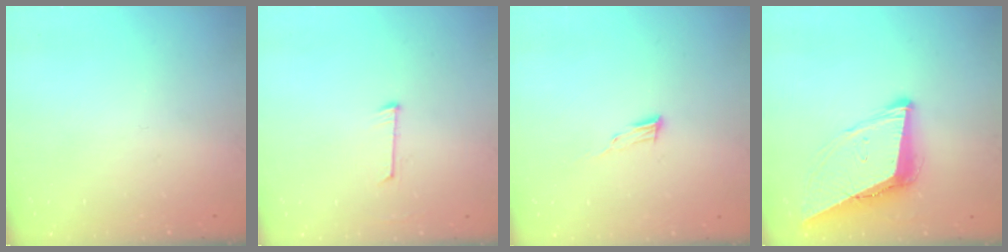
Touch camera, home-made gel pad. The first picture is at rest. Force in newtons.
{"total": 5.9, "press": 5.9, "slide": 0.4}
{"total": 4.8, "press": 4.7, "slide": 1.0}
{"total": 10.9, "press": 10.3, "slide": 3.6}